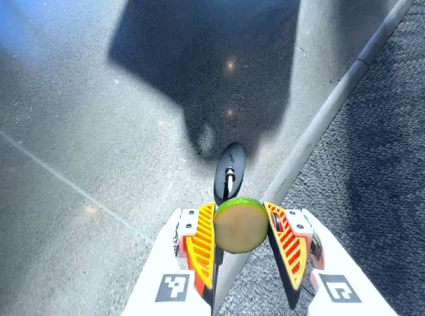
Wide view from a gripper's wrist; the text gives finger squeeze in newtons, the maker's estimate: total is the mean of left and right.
{"total": 11.4, "left": 11.8, "right": 11.1}